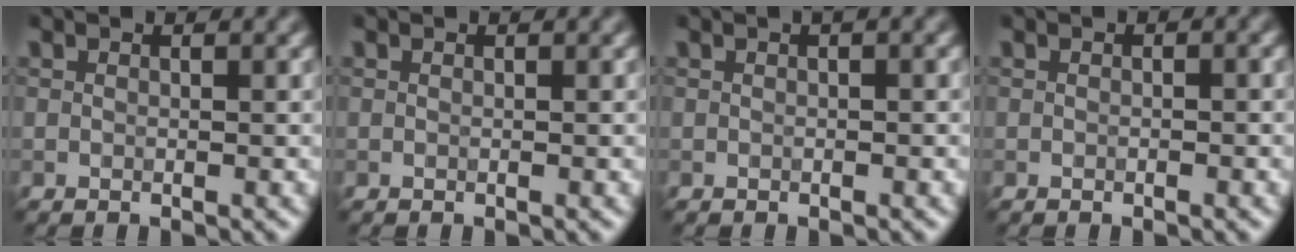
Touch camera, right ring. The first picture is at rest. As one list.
[{"total": 0.0}, {"total": 0.8, "force": [0.2, 0.1, 0.8], "torque": [-0.012, 0.005, 0.004]}, {"total": 0.6, "force": [-0.1, 0.3, 0.5], "torque": [-0.004, 0.000, -0.002]}]